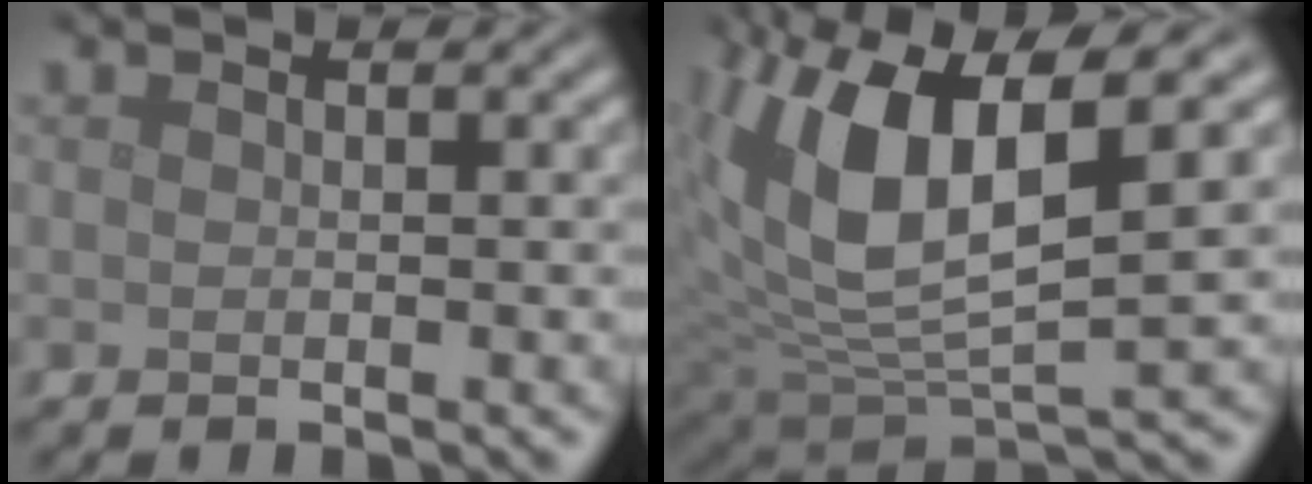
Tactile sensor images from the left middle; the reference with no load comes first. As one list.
[{"total": 11.4, "force": [3.0, 4.6, 10.0], "torque": [-0.207, -0.005, 0.057]}]